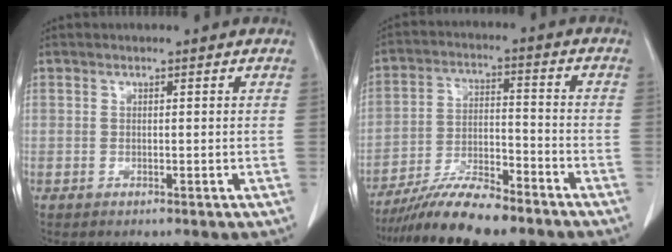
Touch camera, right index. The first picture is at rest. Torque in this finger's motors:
{"motor_torque": [0.83, -0.78, 0.59, 0.14]}